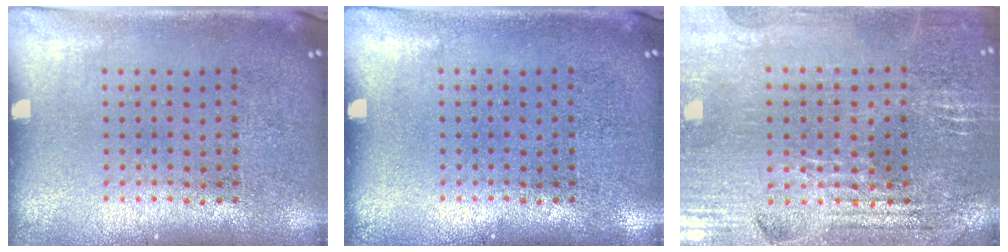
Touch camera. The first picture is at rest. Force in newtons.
{"total": 0.0}
{"total": 2.8, "press": 2.8, "slide": 0.5}